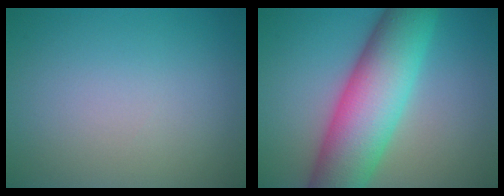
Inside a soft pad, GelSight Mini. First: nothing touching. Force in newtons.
{"total": 11.1, "press": 11.1, "slide": 0.5}